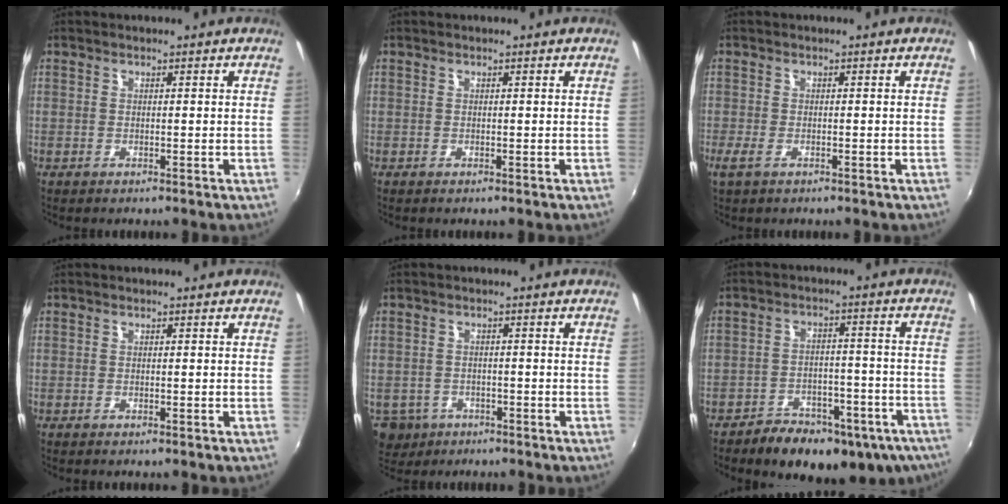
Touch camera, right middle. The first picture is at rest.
{"total": 0.0}
{"total": 2.2, "force": [-1.5, 0.4, 1.6], "torque": [-0.030, -0.007, -0.022]}
{"total": 0.0}
{"total": 6.9, "force": [-3.4, 5.4, 2.4], "torque": [-0.068, -0.012, -0.050]}
{"total": 19.8, "force": [-14.2, 9.2, 10.3], "torque": [-0.175, -0.004, -0.170]}